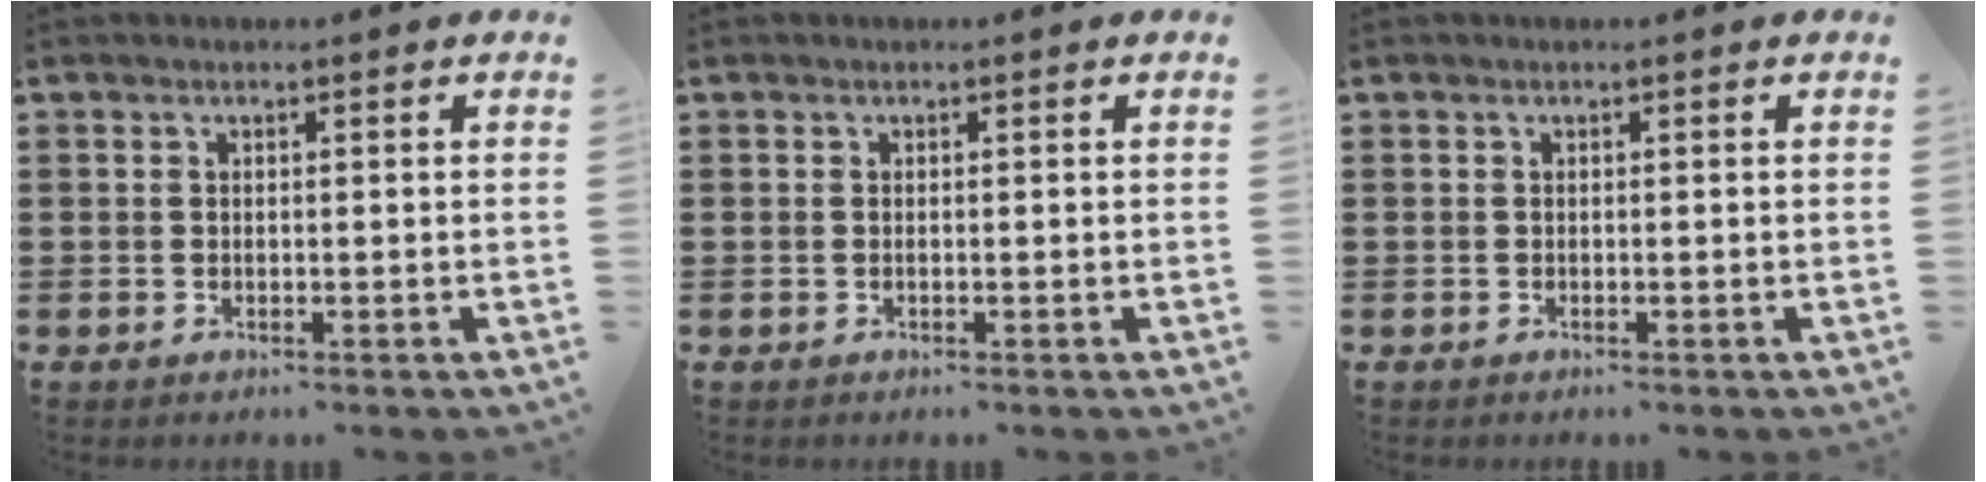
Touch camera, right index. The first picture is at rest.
{"total": 0.0}
{"total": 0.0}